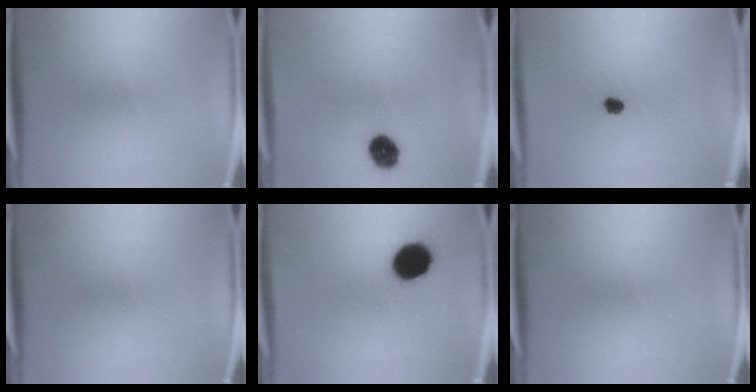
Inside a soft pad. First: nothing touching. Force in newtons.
{"total": 7.0}
{"total": 2.1}
{"total": 0.0}
{"total": 11.5}
{"total": 0.0}